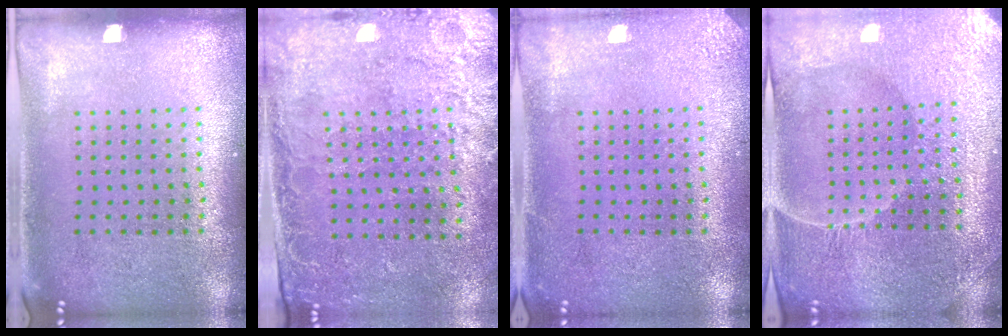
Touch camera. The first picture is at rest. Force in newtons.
{"total": 2.6, "press": 2.3, "slide": 1.3}
{"total": 2.0, "press": 2.0, "slide": 0.3}
{"total": 4.4, "press": 4.2, "slide": 1.3}